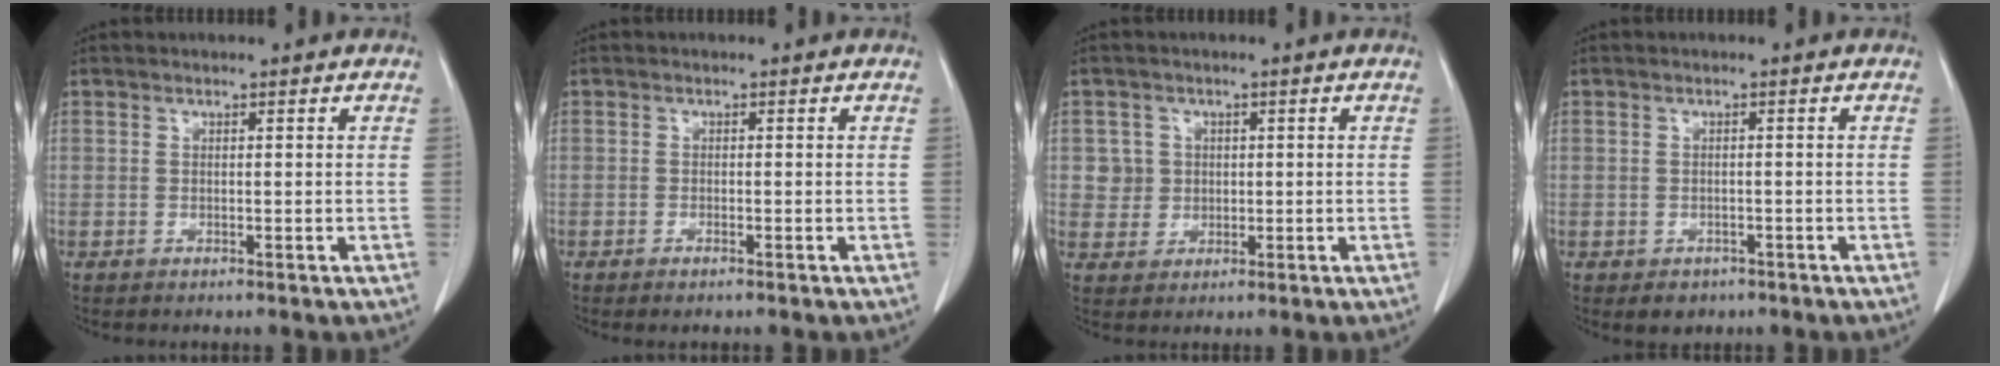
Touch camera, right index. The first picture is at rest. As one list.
[{"total": 1.0, "force": [-0.7, 0.1, 0.7], "torque": [-0.011, -0.002, -0.006]}, {"total": 3.4, "force": [0.6, 3.4, 0.1], "torque": [0.009, 0.007, 0.011]}, {"total": 2.5, "force": [-1.5, 1.9, 0.6], "torque": [-0.007, 0.004, -0.013]}]